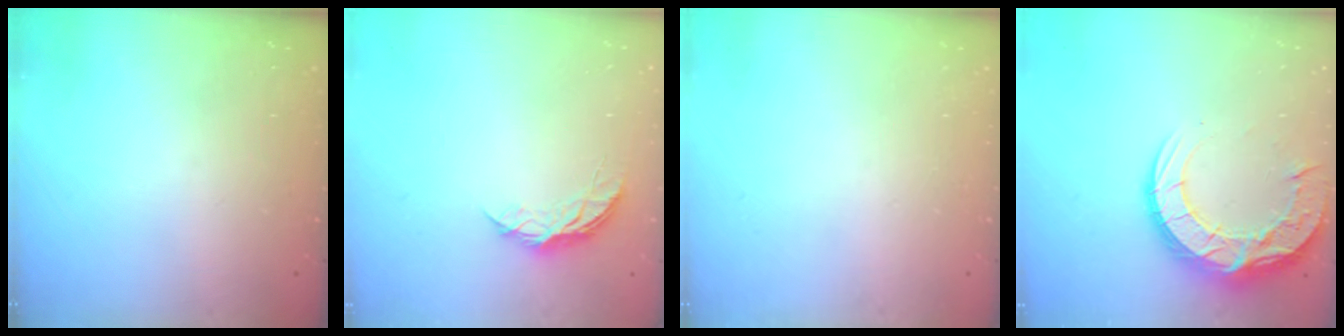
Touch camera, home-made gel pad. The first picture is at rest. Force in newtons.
{"total": 5.2, "press": 5.1, "slide": 0.5}
{"total": 0.0}
{"total": 17.9, "press": 17.8, "slide": 1.3}